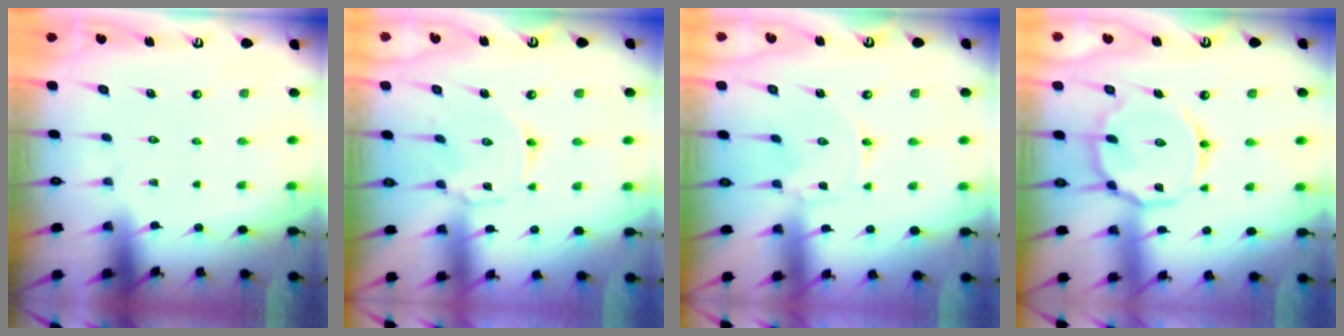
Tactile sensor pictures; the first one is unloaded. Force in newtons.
{"total": 1.8, "press": 1.7, "slide": 0.4}
{"total": 0.0}
{"total": 13.6, "press": 13.5, "slide": 1.0}